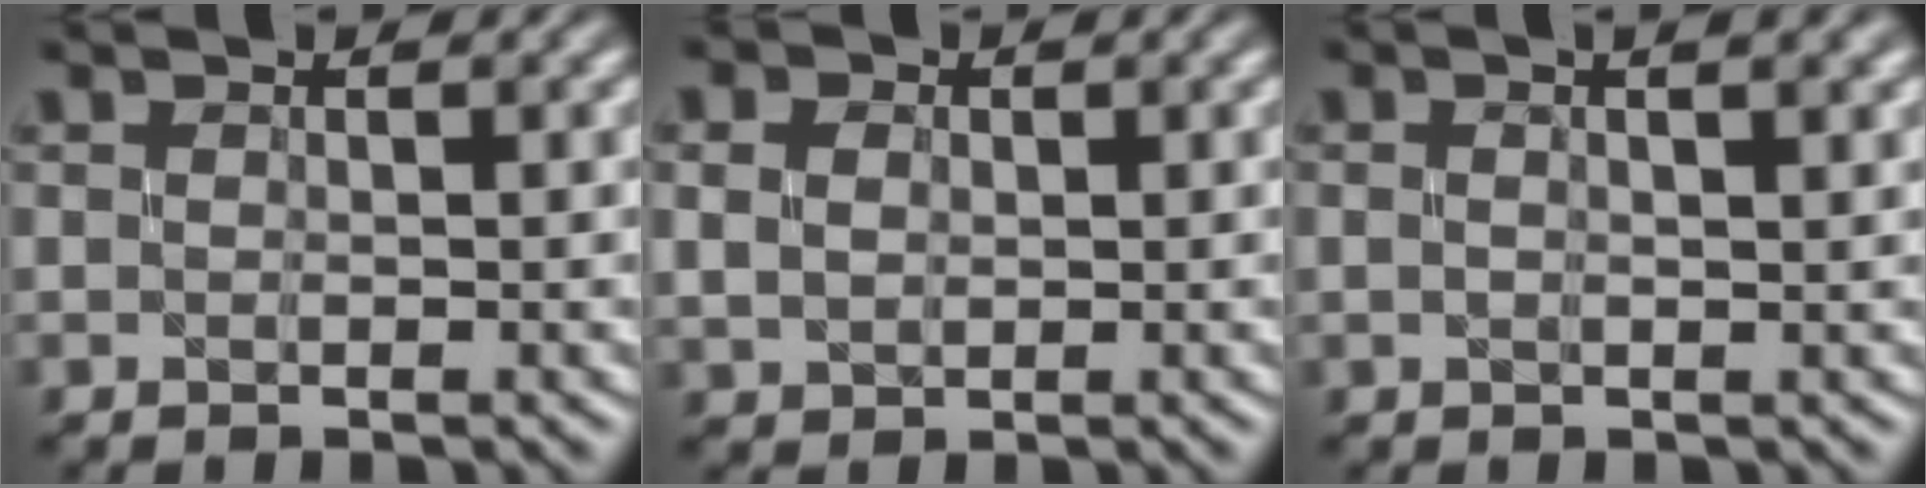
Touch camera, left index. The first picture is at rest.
{"total": 2.8, "force": [0.7, 2.2, 1.6], "torque": [-0.038, 0.007, 0.012]}
{"total": 4.0, "force": [1.8, 1.6, 3.3], "torque": [-0.031, 0.010, -0.002]}